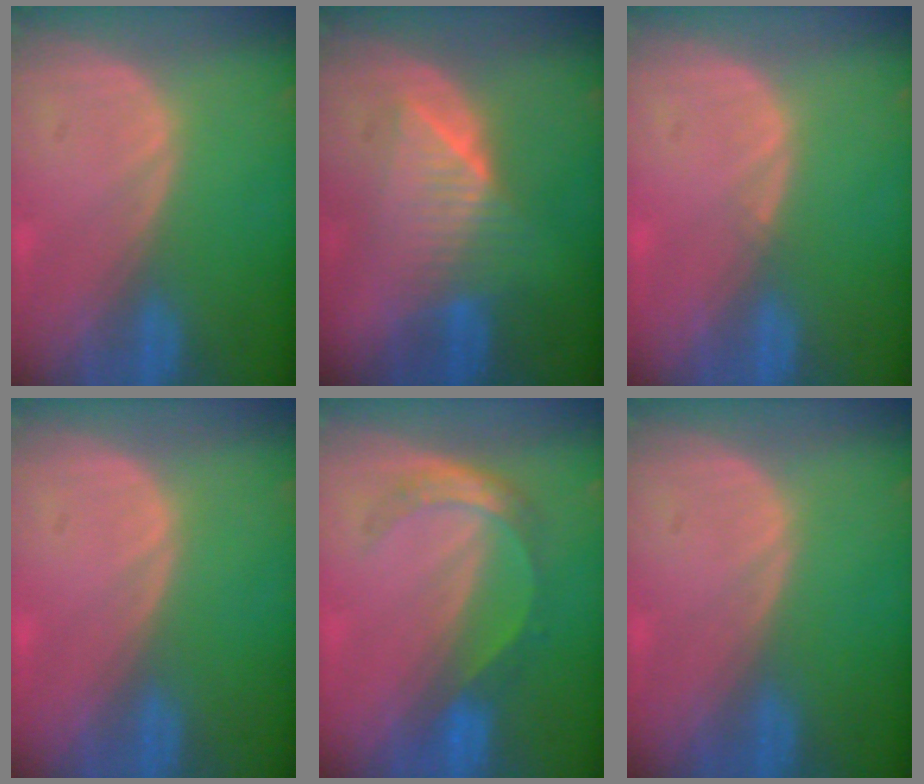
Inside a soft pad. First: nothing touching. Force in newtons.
{"total": 6.4, "press": 6.3, "slide": 1.0}
{"total": 0.6, "press": 0.5, "slide": 0.4}
{"total": 0.7, "press": 0.0, "slide": 0.7}
{"total": 5.6, "press": 4.8, "slide": 2.8}
{"total": 0.0}